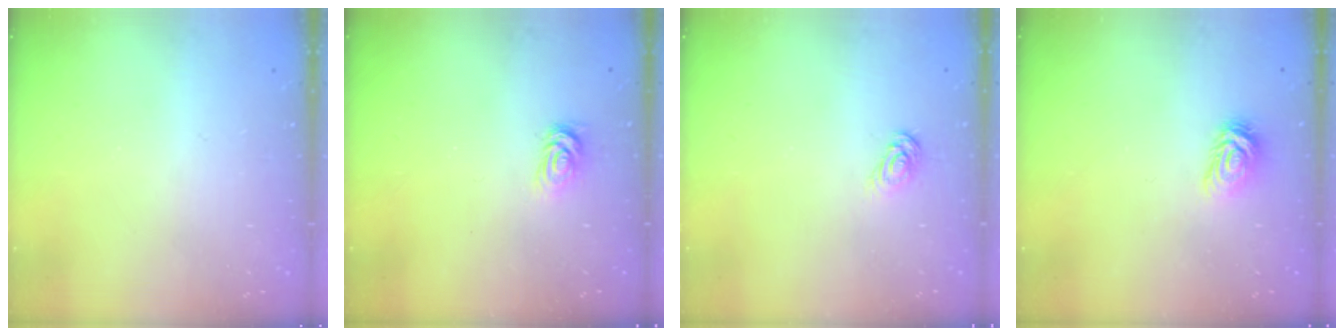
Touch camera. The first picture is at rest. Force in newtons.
{"total": 2.6, "press": 2.6, "slide": 0.4}
{"total": 4.7, "press": 4.6, "slide": 0.5}
{"total": 3.7, "press": 3.7, "slide": 0.4}